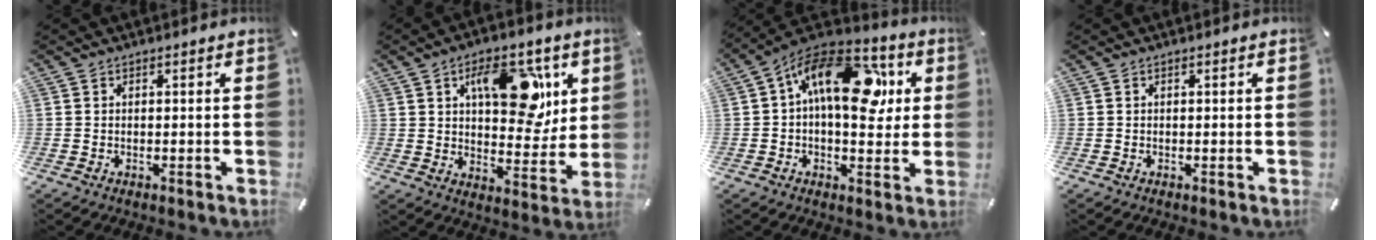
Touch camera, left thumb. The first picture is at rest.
{"total": 16.7, "force": [6.6, 9.3, 12.1], "torque": [-0.160, -0.019, 0.110]}
{"total": 20.6, "force": [4.9, 11.6, 16.2], "torque": [-0.246, -0.007, 0.079]}
{"total": 0.0}